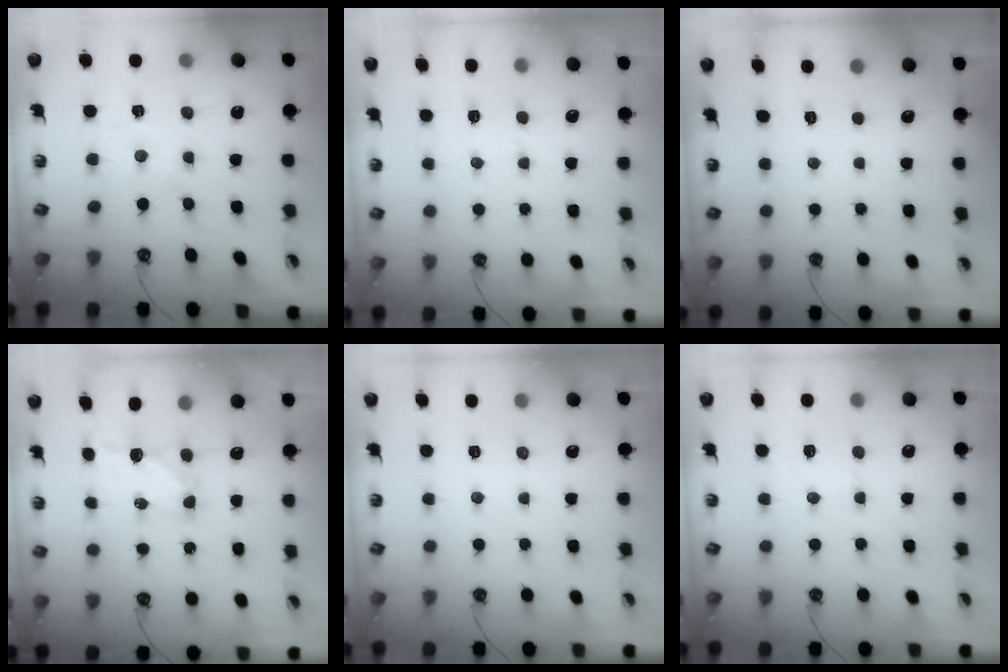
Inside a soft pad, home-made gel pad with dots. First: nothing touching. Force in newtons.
{"total": 2.9, "press": 2.9, "slide": 0.4}
{"total": 0.0}
{"total": 6.0, "press": 6.0, "slide": 0.4}
{"total": 3.3, "press": 3.3, "slide": 0.6}
{"total": 6.4, "press": 6.3, "slide": 0.6}